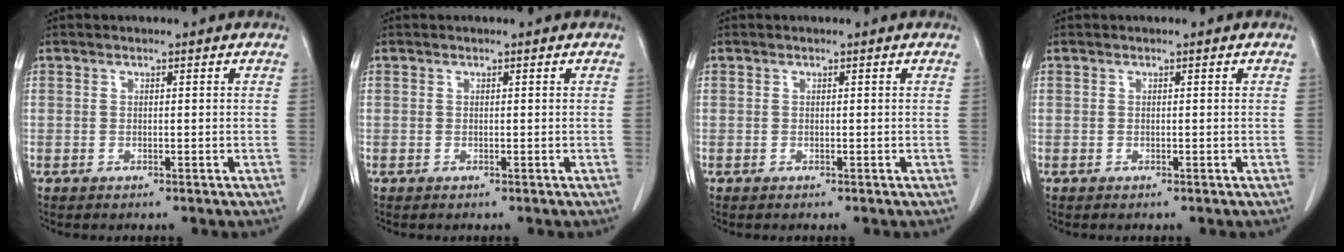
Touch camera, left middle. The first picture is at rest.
{"total": 0.0}
{"total": 0.0}
{"total": 0.0}